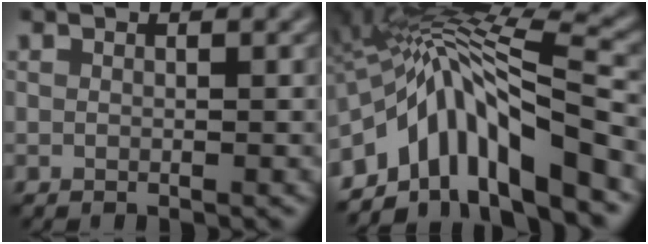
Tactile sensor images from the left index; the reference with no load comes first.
{"total": 10.5, "force": [-4.8, 3.1, 8.8], "torque": [-0.136, 0.014, -0.085]}